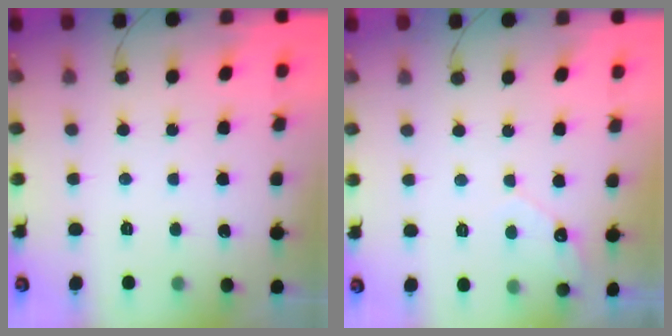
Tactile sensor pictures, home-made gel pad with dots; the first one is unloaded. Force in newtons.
{"total": 5.0, "press": 5.0, "slide": 0.4}